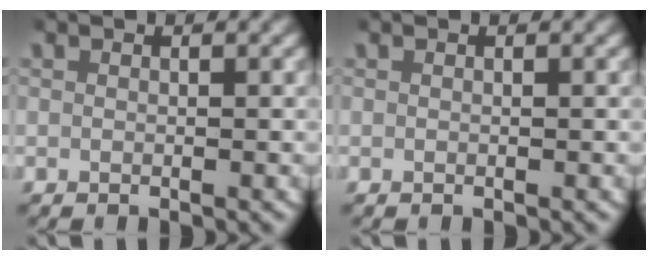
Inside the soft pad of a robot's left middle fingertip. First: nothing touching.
{"total": 0.0}